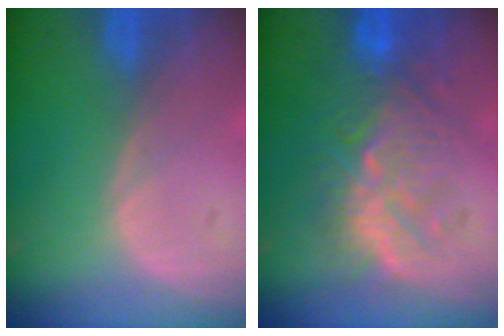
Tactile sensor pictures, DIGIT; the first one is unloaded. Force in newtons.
{"total": 9.1, "press": 9.0, "slide": 1.7}